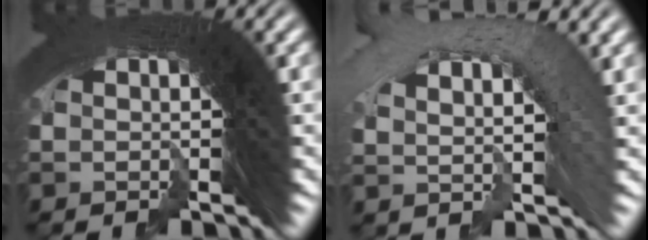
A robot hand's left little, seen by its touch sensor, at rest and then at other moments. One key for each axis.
{"total": 3.8, "fx": -1.4, "fy": 3.3, "fz": 1.3, "tx": -0.017, "ty": 0.010, "tz": -0.032}